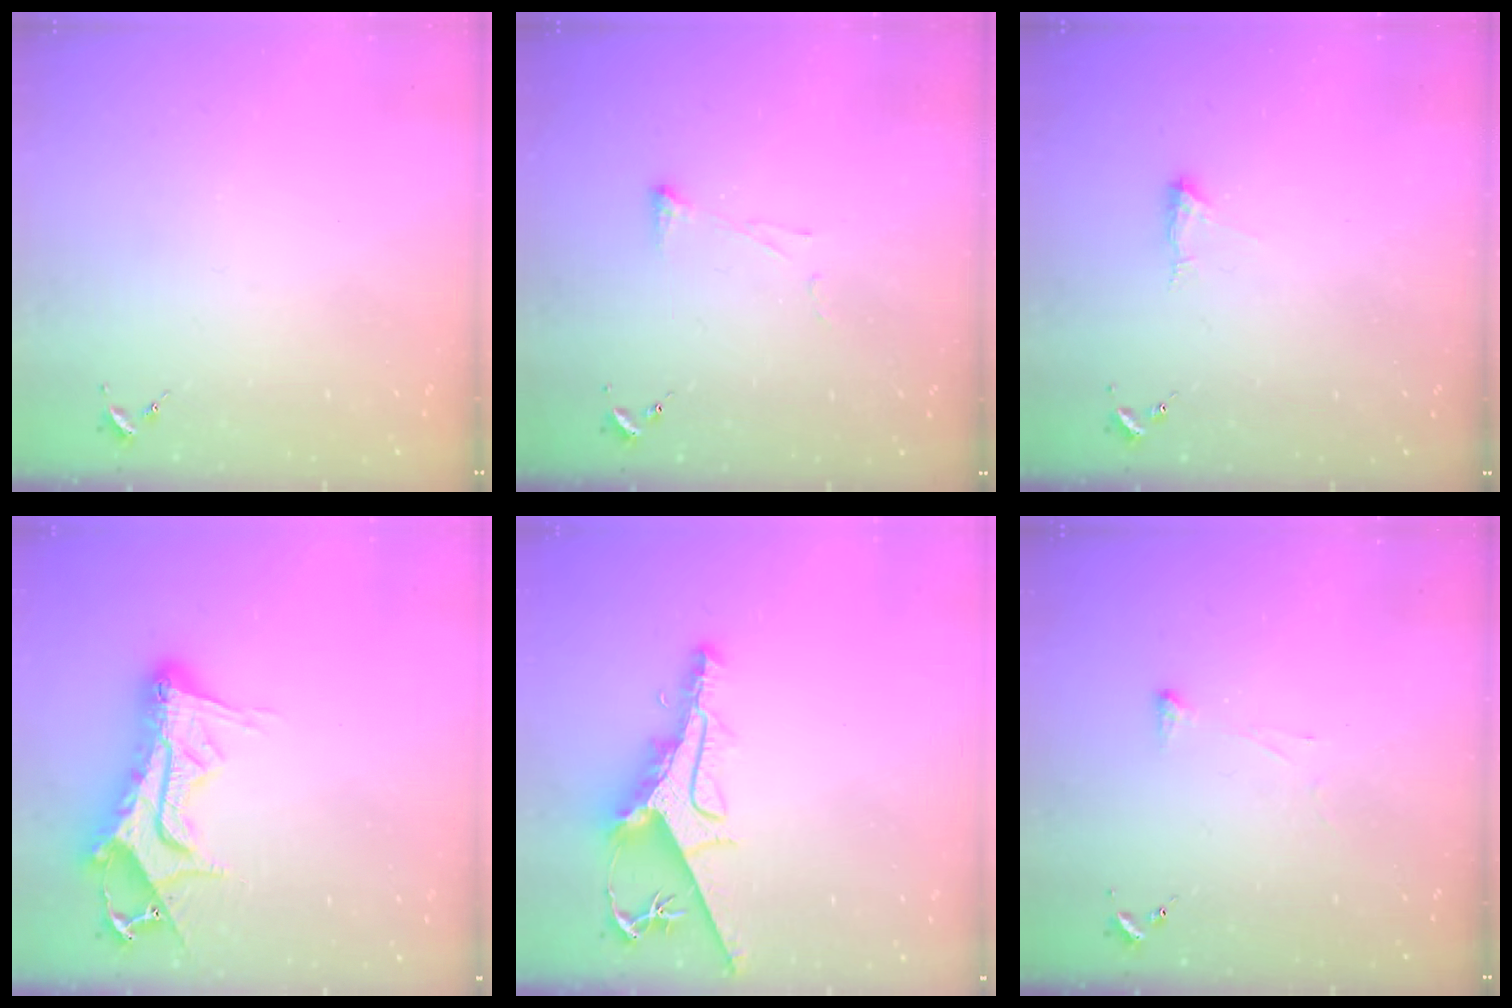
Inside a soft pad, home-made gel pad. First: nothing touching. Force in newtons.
{"total": 3.7, "press": 3.6, "slide": 0.6}
{"total": 4.5, "press": 4.4, "slide": 0.8}
{"total": 16.2, "press": 16.2, "slide": 1.4}
{"total": 10.3, "press": 10.3, "slide": 1.1}
{"total": 2.9, "press": 2.9, "slide": 0.4}